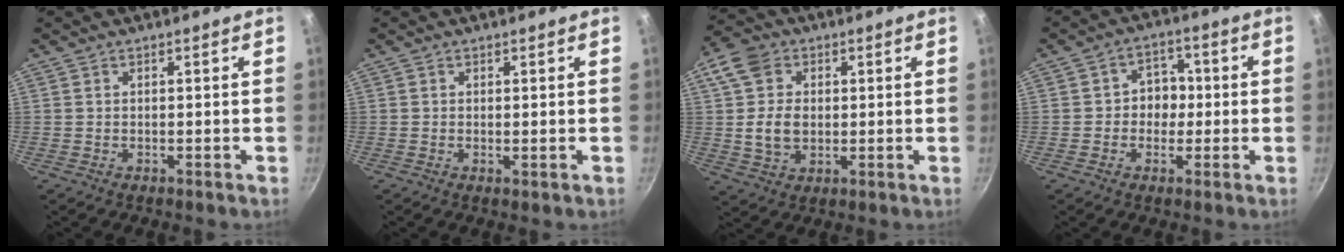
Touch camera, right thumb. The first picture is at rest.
{"total": 0.6, "force": [0.1, 0.2, 0.6], "torque": [-0.010, -0.005, 0.000]}
{"total": 9.9, "force": [1.0, 7.6, 6.2], "torque": [-0.088, 0.001, 0.012]}
{"total": 6.0, "force": [-0.3, 5.2, 3.0], "torque": [0.004, 0.012, -0.012]}